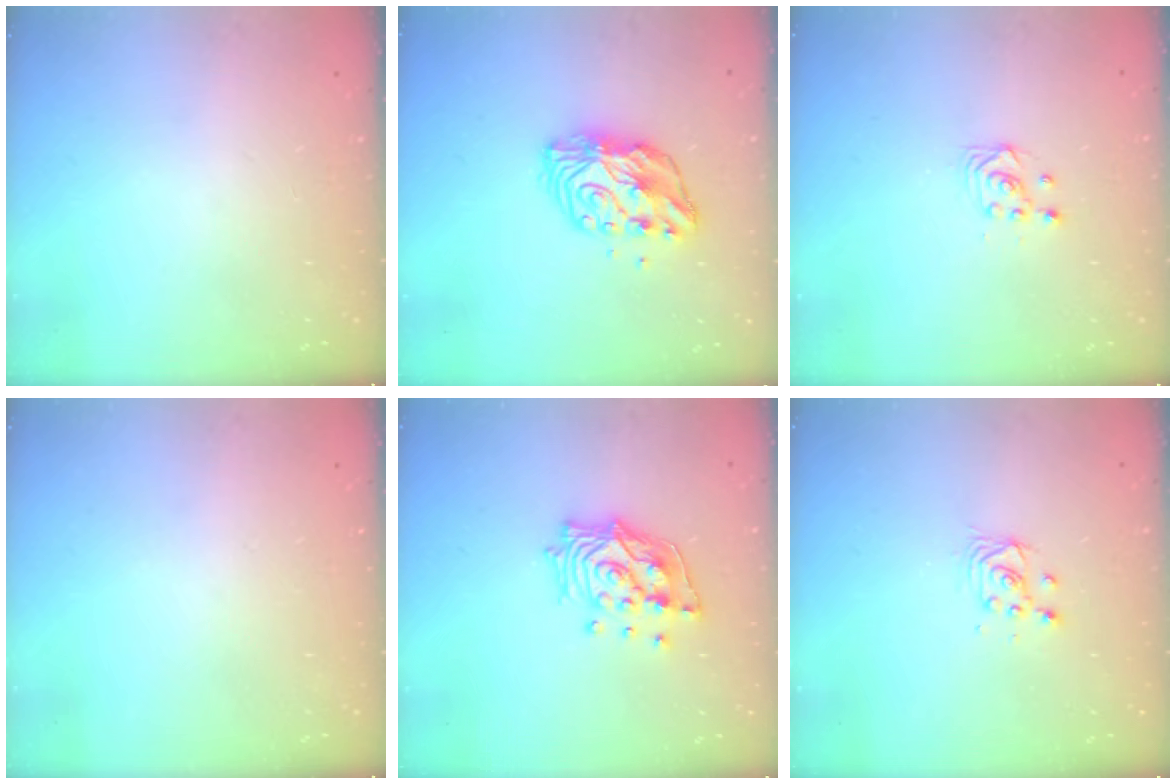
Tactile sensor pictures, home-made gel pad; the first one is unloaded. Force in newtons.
{"total": 12.7, "press": 12.7, "slide": 1.0}
{"total": 3.4, "press": 3.4, "slide": 0.5}
{"total": 0.0}
{"total": 14.3, "press": 14.2, "slide": 1.9}
{"total": 3.8, "press": 3.8, "slide": 0.3}